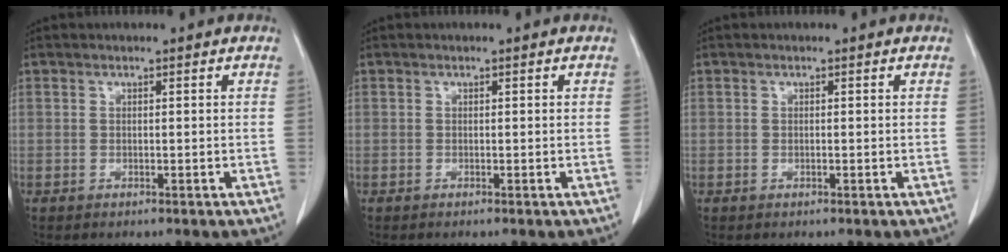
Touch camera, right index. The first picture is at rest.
{"total": 0.0}
{"total": 0.0}